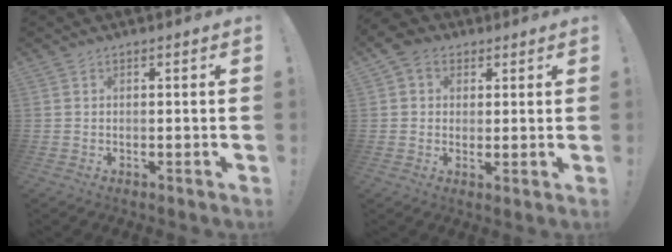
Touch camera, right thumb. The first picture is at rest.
{"total": 5.9, "force": [2.2, 4.9, 2.5], "torque": [-0.046, 0.002, 0.046]}